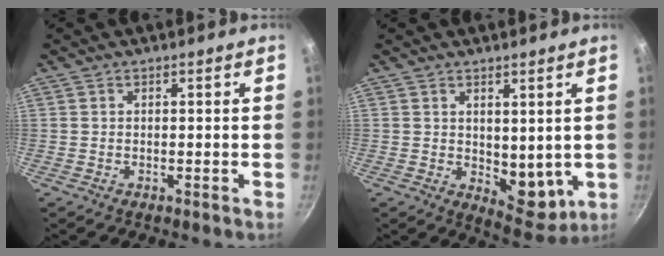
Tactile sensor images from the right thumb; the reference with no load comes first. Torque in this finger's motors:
{"motor_torque": [-0.66, 0.38, -0.02, 0.65, 0.01]}